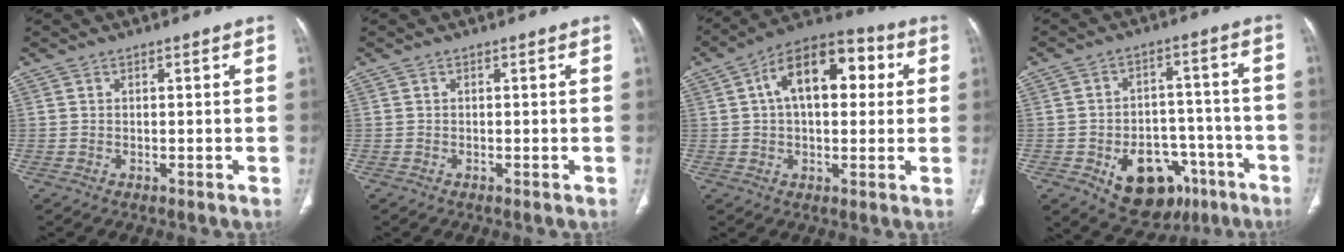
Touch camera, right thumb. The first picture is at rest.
{"total": 0.0}
{"total": 15.8, "force": [3.7, 8.8, 12.5], "torque": [-0.173, 0.031, 0.050]}
{"total": 15.3, "force": [-7.1, 10.4, 8.6], "torque": [-0.084, 0.044, -0.091]}